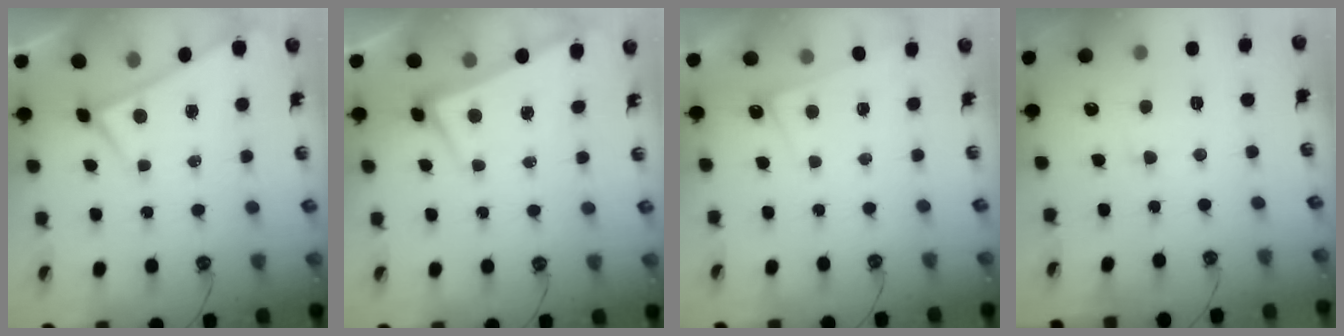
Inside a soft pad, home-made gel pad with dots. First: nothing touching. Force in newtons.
{"total": 3.4, "press": 3.4, "slide": 0.6}
{"total": 1.0, "press": 0.9, "slide": 0.3}
{"total": 2.2, "press": 2.1, "slide": 0.6}